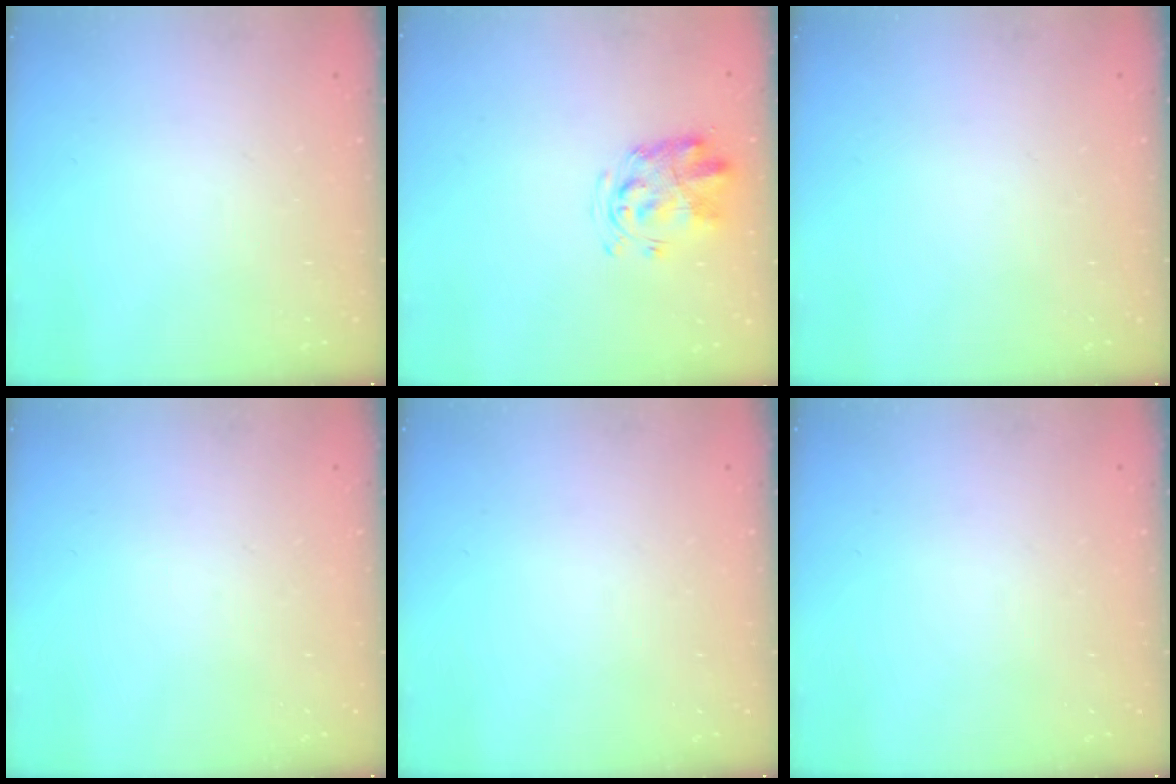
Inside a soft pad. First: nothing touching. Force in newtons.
{"total": 3.0, "press": 3.0, "slide": 0.6}
{"total": 0.0}
{"total": 0.0}
{"total": 0.0}
{"total": 0.0}